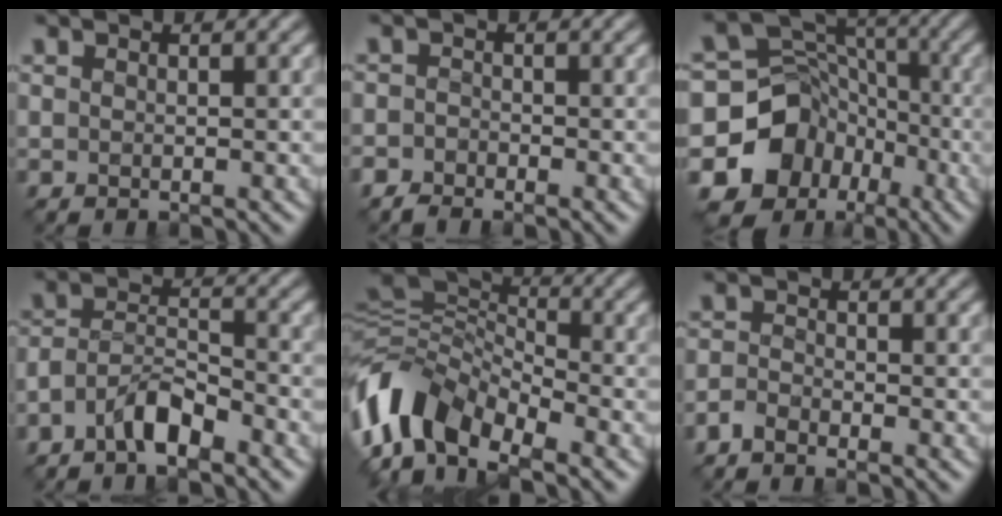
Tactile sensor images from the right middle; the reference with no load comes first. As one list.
[{"total": 1.5, "force": [-1.3, 0.7, 0.3], "torque": [-0.004, 0.002, -0.030]}, {"total": 12.1, "force": [-5.4, 10.2, 3.7], "torque": [-0.073, -0.014, -0.100]}, {"total": 4.0, "force": [-2.9, 1.2, 2.4], "torque": [-0.043, 0.010, -0.059]}, {"total": 9.2, "force": [-5.0, 5.2, 5.7], "torque": [-0.104, 0.002, -0.114]}, {"total": 1.6, "force": [-1.4, 0.5, 0.7], "torque": [-0.017, -0.001, -0.035]}]